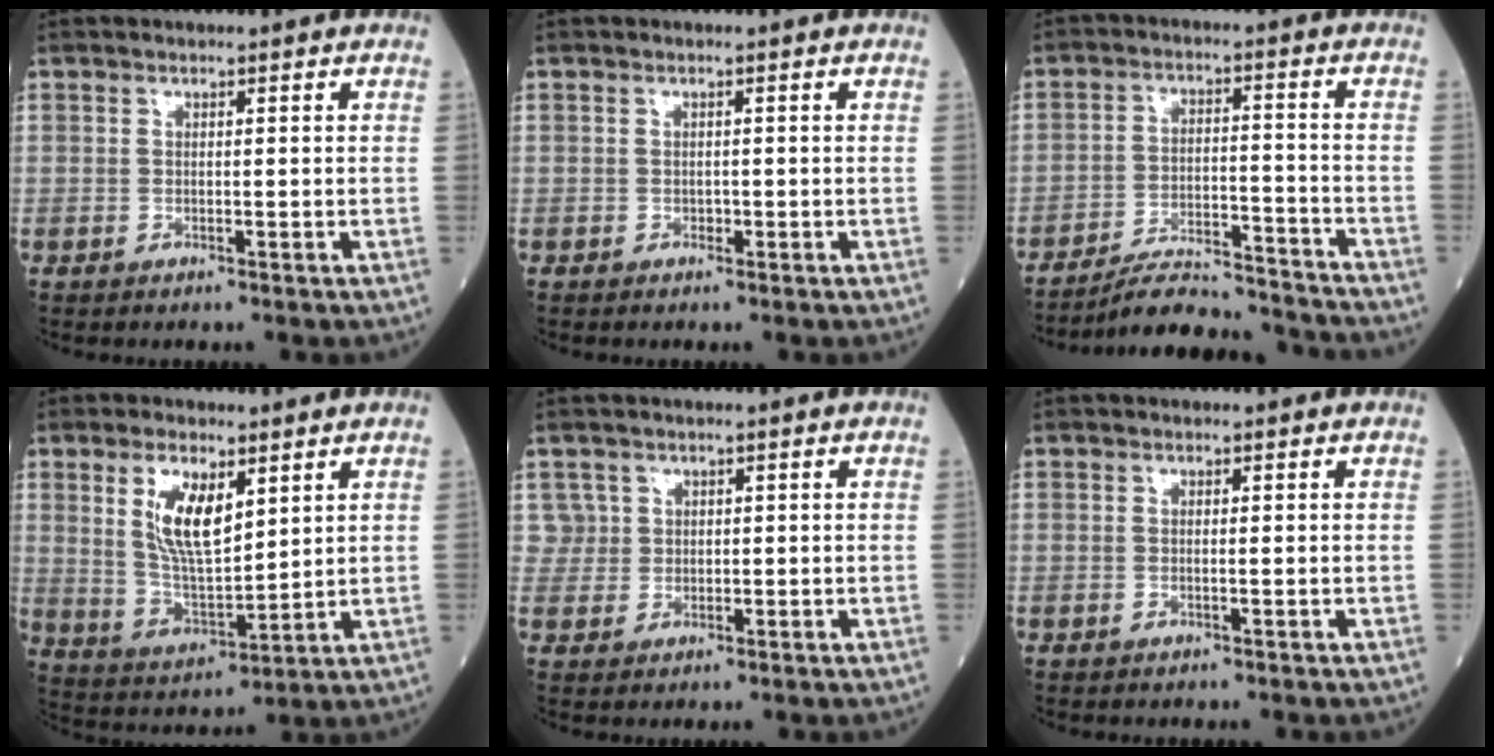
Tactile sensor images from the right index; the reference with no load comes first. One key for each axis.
{"total": 0.5, "fx": -0.2, "fy": 0.4, "fz": 0.2, "tx": -0.004, "ty": 0.003, "tz": -0.003}
{"total": 13.0, "fx": -12.7, "fy": 0.7, "fz": 2.8, "tx": -0.043, "ty": 0.010, "tz": -0.196}
{"total": 9.6, "fx": 3.8, "fy": 3.3, "fz": 8.1, "tx": -0.160, "ty": -0.001, "tz": 0.079}
{"total": 2.4, "fx": 1.0, "fy": 2.2, "fz": -0.3, "tx": 0.017, "ty": 0.005, "tz": 0.016}
{"total": 0.0}